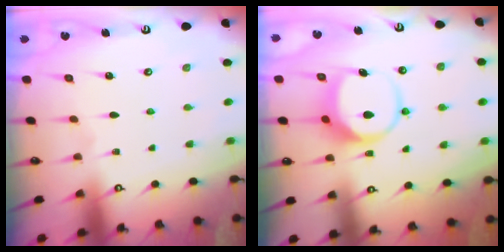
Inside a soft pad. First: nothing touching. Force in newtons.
{"total": 8.0, "press": 7.9, "slide": 1.0}